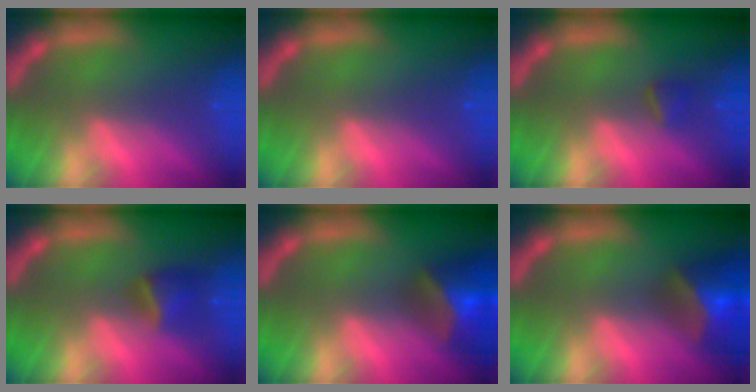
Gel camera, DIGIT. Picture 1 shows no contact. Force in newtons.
{"total": 0.0}
{"total": 1.4}
{"total": 2.9}
{"total": 7.5}
{"total": 7.5}